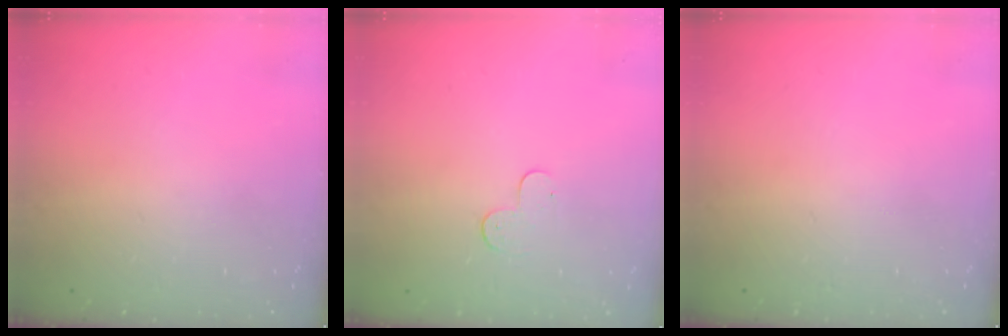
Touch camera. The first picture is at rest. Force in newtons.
{"total": 3.8, "press": 3.7, "slide": 0.4}
{"total": 0.0}